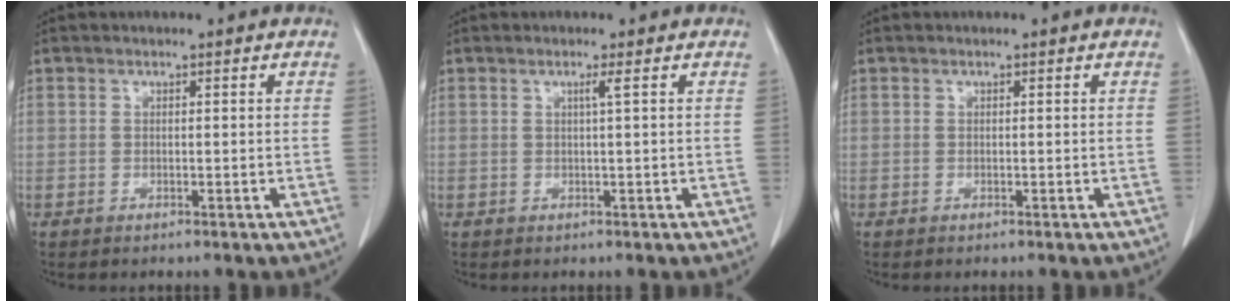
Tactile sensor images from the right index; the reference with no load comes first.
{"total": 1.0, "force": [0.3, -0.4, 0.9], "torque": [-0.019, -0.002, 0.008]}
{"total": 0.0}